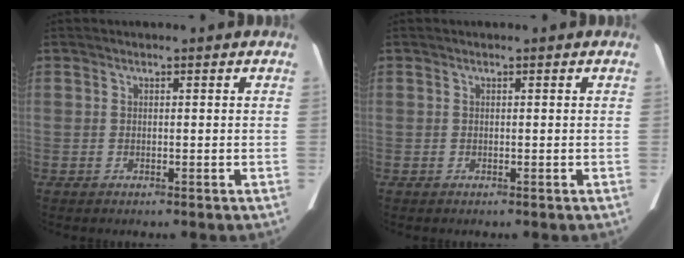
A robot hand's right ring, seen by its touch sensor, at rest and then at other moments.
{"total": 0.0}